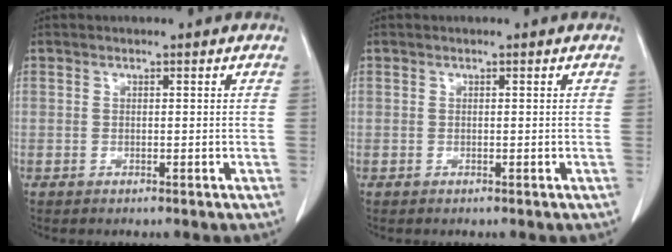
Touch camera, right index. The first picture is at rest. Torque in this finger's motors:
{"motor_torque": [-0.01, 0.06, -0.04, 0.01]}